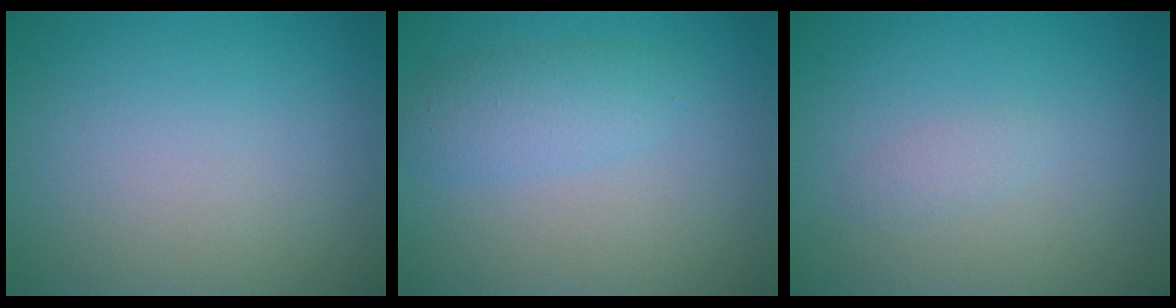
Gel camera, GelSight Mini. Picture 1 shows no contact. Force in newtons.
{"total": 2.4, "press": 2.4, "slide": 0.2}
{"total": 0.8, "press": 0.8, "slide": 0.1}